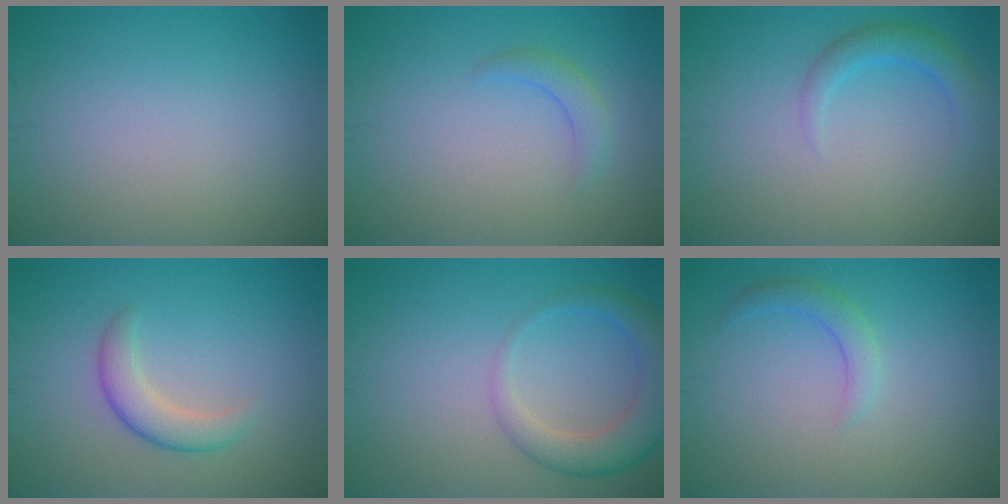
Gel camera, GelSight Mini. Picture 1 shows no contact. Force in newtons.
{"total": 1.6, "press": 1.6, "slide": 0.1}
{"total": 2.4, "press": 2.4, "slide": 0.1}
{"total": 2.8, "press": 2.8, "slide": 0.2}
{"total": 4.6, "press": 4.6, "slide": 0.2}
{"total": 1.7, "press": 1.7, "slide": 0.1}